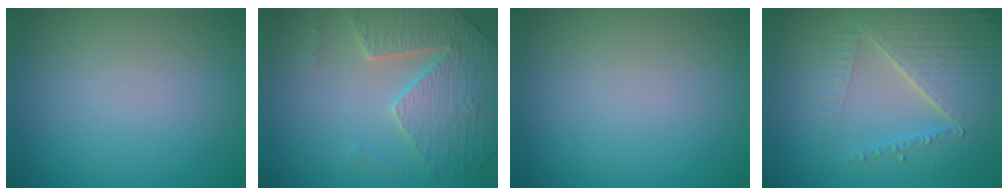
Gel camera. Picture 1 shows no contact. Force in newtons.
{"total": 5.0, "press": 4.5, "slide": 2.1}
{"total": 0.0}
{"total": 5.3, "press": 4.5, "slide": 2.9}